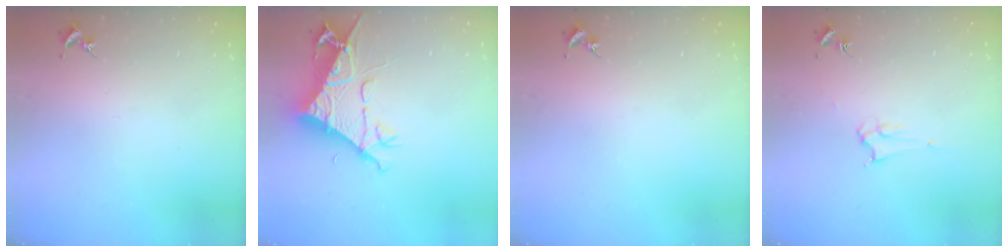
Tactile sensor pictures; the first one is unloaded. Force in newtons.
{"total": 10.1, "press": 10.0, "slide": 1.3}
{"total": 0.0}
{"total": 2.1, "press": 2.1, "slide": 0.2}